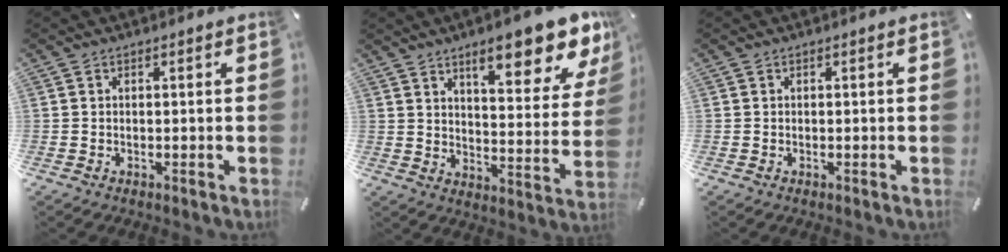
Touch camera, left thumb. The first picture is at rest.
{"total": 16.0, "force": [10.9, 5.2, 10.4], "torque": [-0.142, -0.070, 0.176]}
{"total": 0.0}